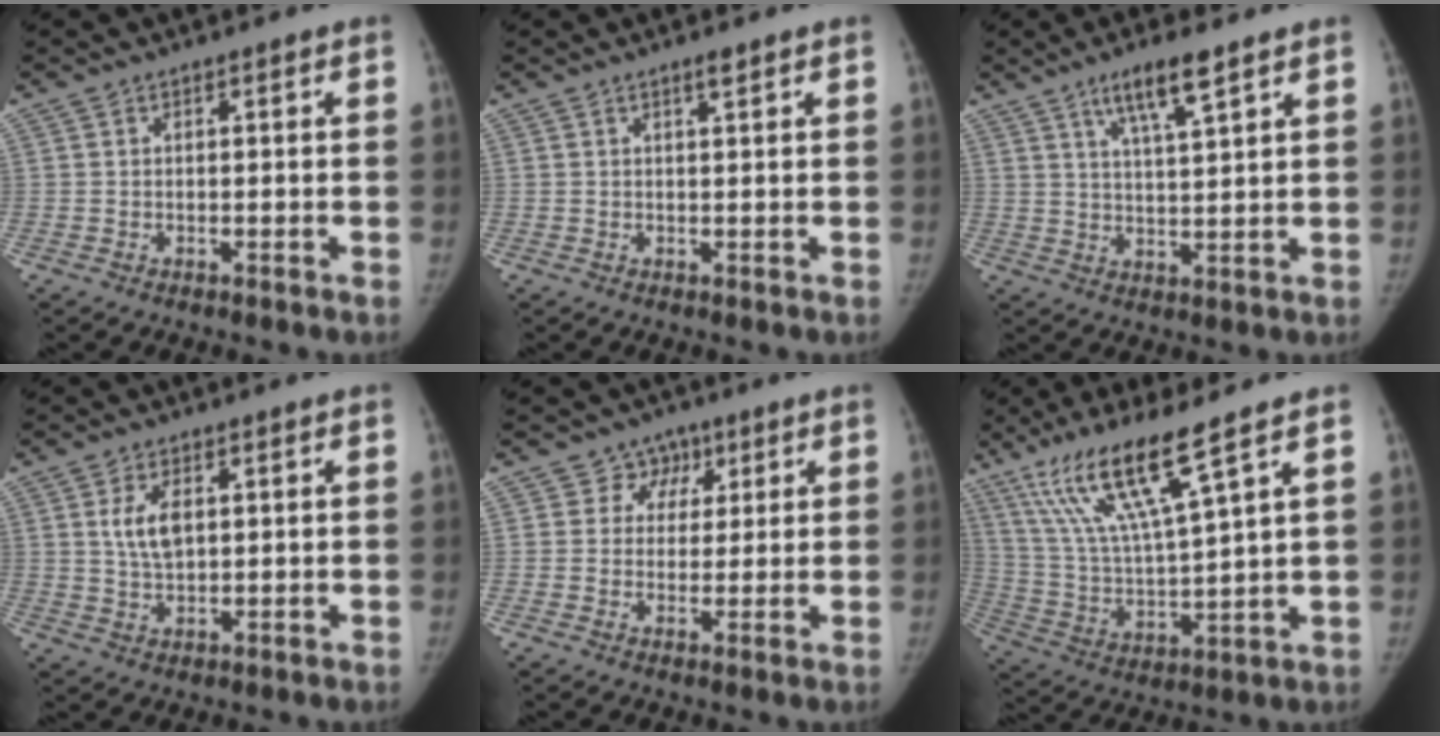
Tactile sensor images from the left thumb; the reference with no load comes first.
{"total": 1.4, "force": [1.0, 0.1, 0.9], "torque": [-0.011, -0.008, 0.019]}
{"total": 7.6, "force": [4.9, 1.0, 5.8], "torque": [-0.103, -0.027, 0.092]}
{"total": 5.5, "force": [1.5, 2.9, 4.4], "torque": [-0.077, -0.009, 0.033]}
{"total": 5.0, "force": [2.4, 4.3, 0.3], "torque": [0.032, -0.005, 0.034]}
{"total": 15.8, "force": [10.0, 1.2, 12.2], "torque": [-0.242, -0.047, 0.201]}